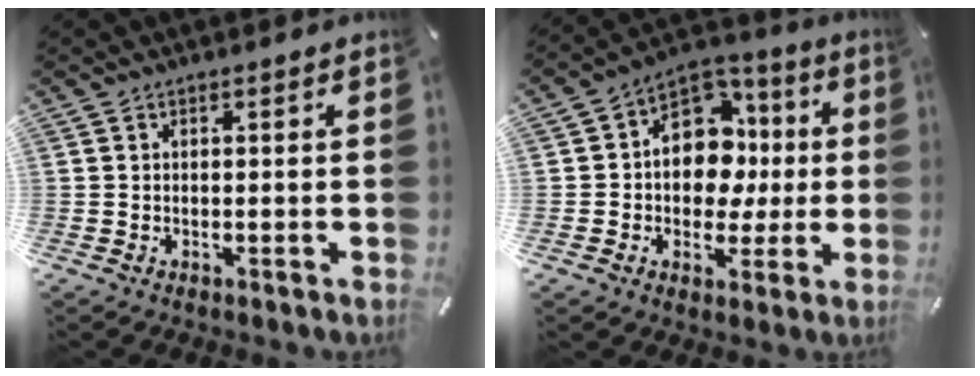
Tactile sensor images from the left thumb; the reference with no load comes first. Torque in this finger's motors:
{"motor_torque": [2.41, 2.37, 0.93, -0.65, 0.41]}